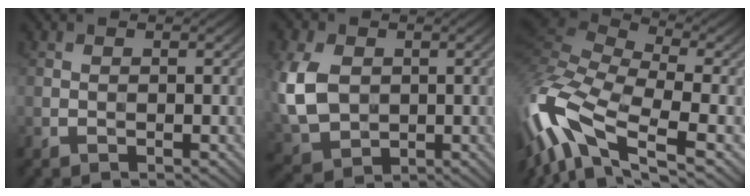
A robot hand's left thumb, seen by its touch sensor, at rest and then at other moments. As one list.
[{"total": 10.1, "force": [0.6, 7.6, 6.7], "torque": [-0.201, -0.007, 0.014]}, {"total": 15.8, "force": [-4.8, 6.6, 13.4], "torque": [-0.343, 0.000, -0.091]}]